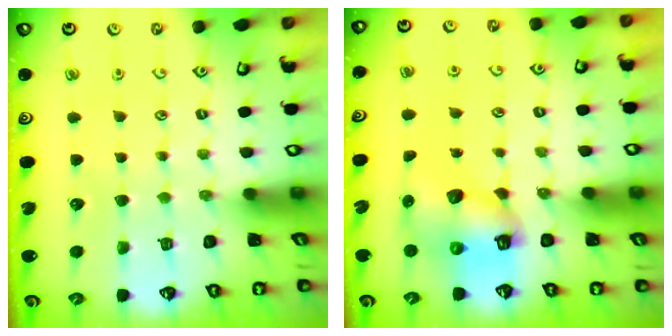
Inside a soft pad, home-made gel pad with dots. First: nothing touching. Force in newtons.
{"total": 8.2, "press": 8.2, "slide": 1.1}